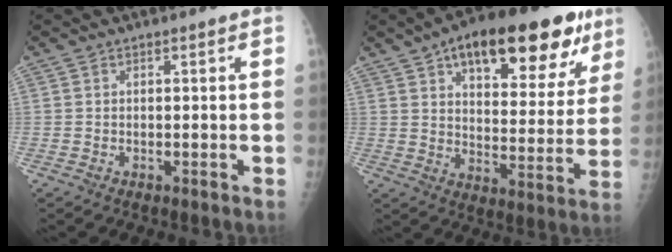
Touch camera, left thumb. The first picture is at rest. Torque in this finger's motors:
{"motor_torque": [0.61, 0.84, 1.46, -1.31, 0.29]}